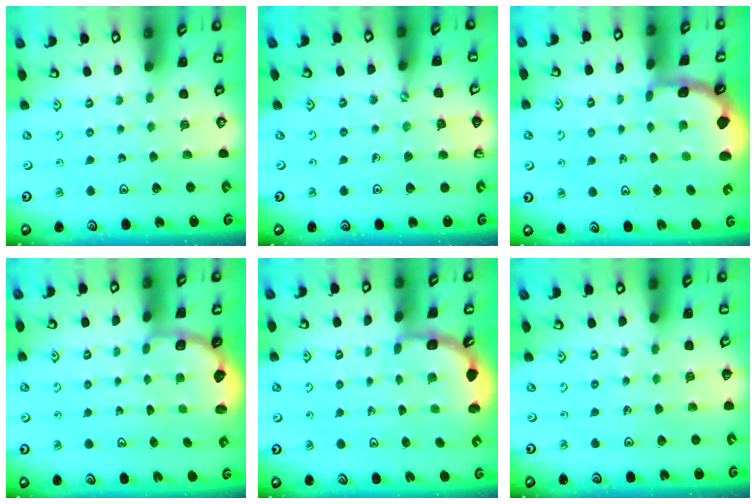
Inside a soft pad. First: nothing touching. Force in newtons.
{"total": 2.1, "press": 2.1, "slide": 0.4}
{"total": 1.8, "press": 1.8, "slide": 0.5}
{"total": 2.8, "press": 2.2, "slide": 1.8}
{"total": 2.1, "press": 1.9, "slide": 0.9}
{"total": 5.0, "press": 4.9, "slide": 1.1}